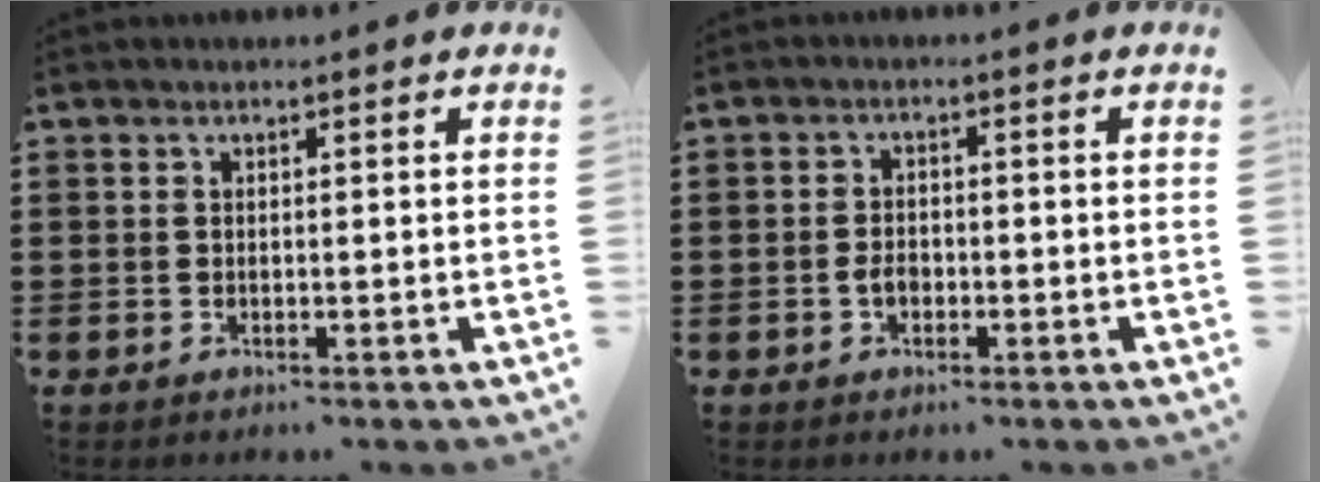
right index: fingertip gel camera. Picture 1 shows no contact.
{"total": 2.0, "force": [-0.8, 1.0, 1.5], "torque": [-0.039, -0.005, -0.016]}